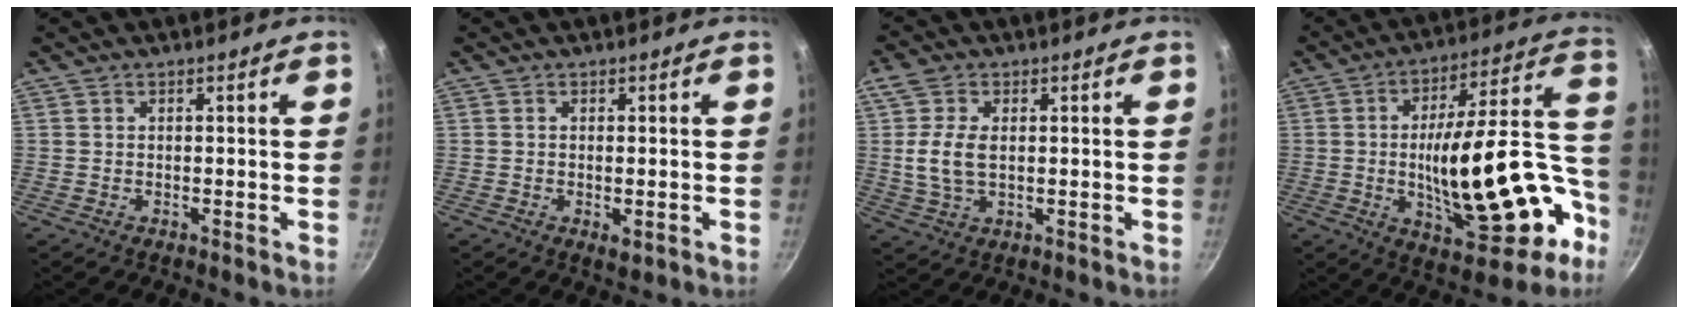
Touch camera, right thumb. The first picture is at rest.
{"total": 1.9, "force": [-0.5, 0.8, 1.6], "torque": [-0.031, -0.008, -0.003]}
{"total": 7.2, "force": [0.8, 4.1, 5.9], "torque": [-0.125, 0.002, 0.011]}
{"total": 27.2, "force": [-6.3, 11.5, 23.8], "torque": [-0.327, 0.048, -0.072]}